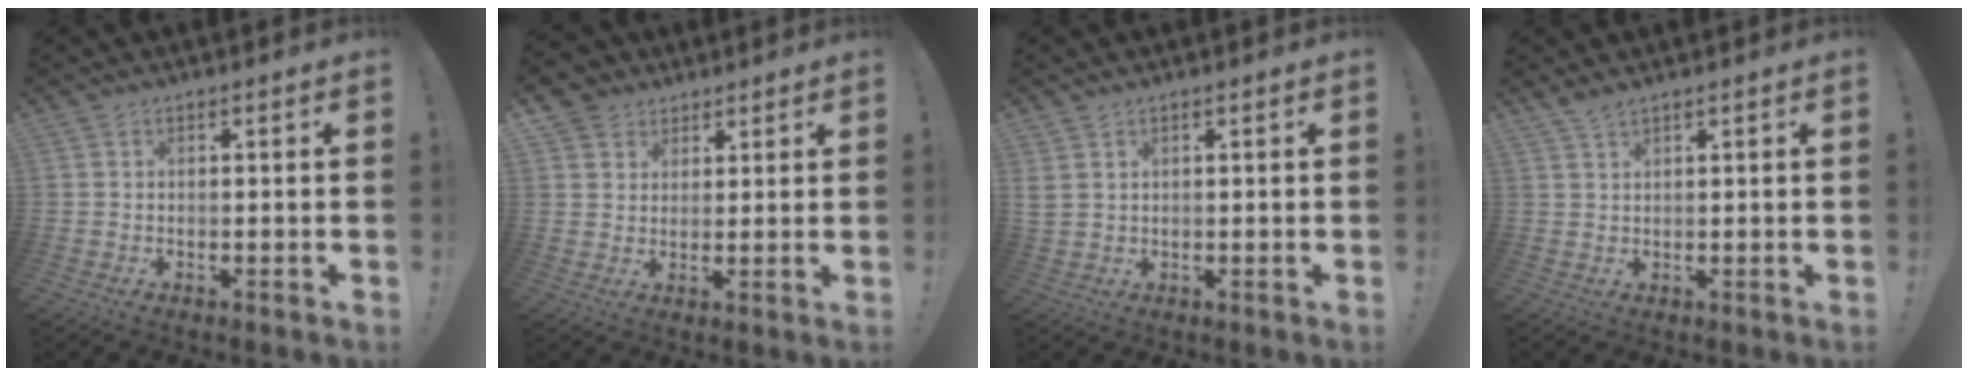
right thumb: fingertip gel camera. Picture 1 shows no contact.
{"total": 5.8, "force": [3.3, 4.8, 0.5], "torque": [-0.007, -0.022, 0.066]}
{"total": 2.5, "force": [1.2, 1.7, 1.3], "torque": [-0.021, -0.003, 0.024]}
{"total": 2.3, "force": [1.9, 0.3, 1.3], "torque": [-0.026, -0.008, 0.034]}